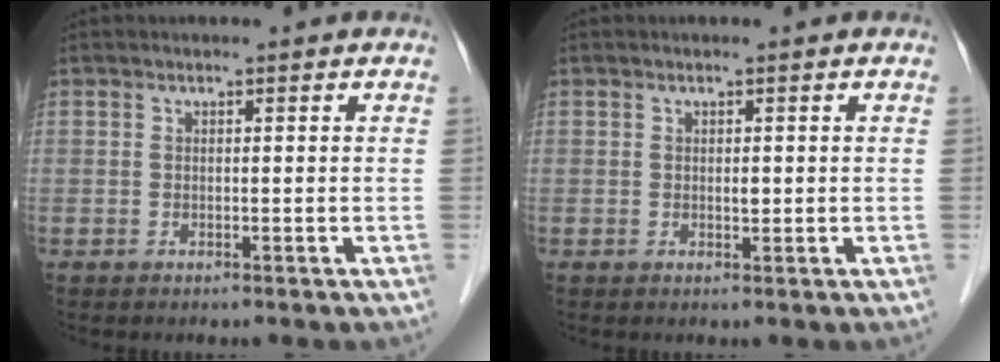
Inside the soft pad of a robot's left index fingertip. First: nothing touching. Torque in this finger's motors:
{"motor_torque": [0.09, 0.01, 0.00, 0.00]}